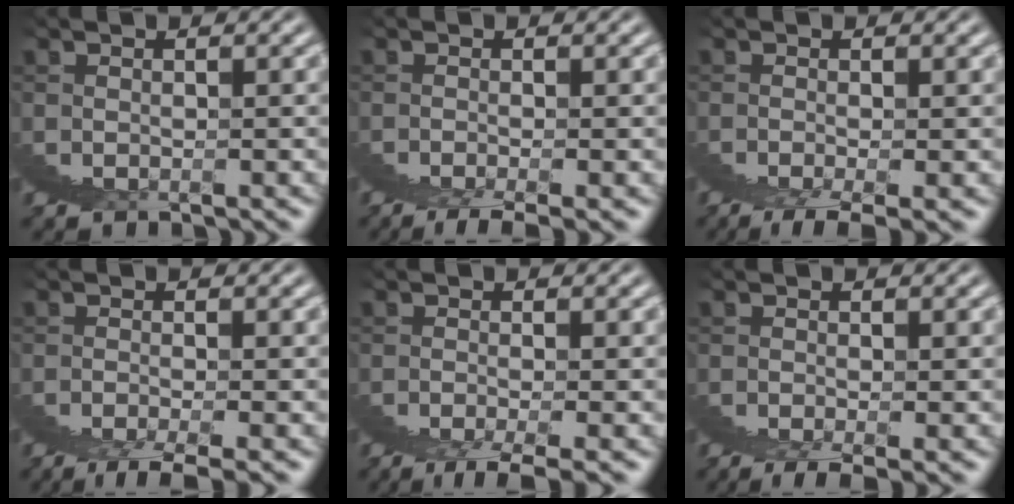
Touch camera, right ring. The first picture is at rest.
{"total": 1.5, "force": [0.9, -0.9, 0.7], "torque": [0.008, 0.021, 0.006]}
{"total": 1.8, "force": [1.3, -1.1, 0.6], "torque": [0.008, 0.025, 0.009]}
{"total": 1.6, "force": [0.8, -1.3, 0.6], "torque": [0.009, 0.026, 0.001]}
{"total": 1.8, "force": [1.1, -1.4, 0.6], "torque": [0.008, 0.028, 0.005]}
{"total": 1.7, "force": [1.2, -0.8, 0.9], "torque": [0.003, 0.021, 0.012]}